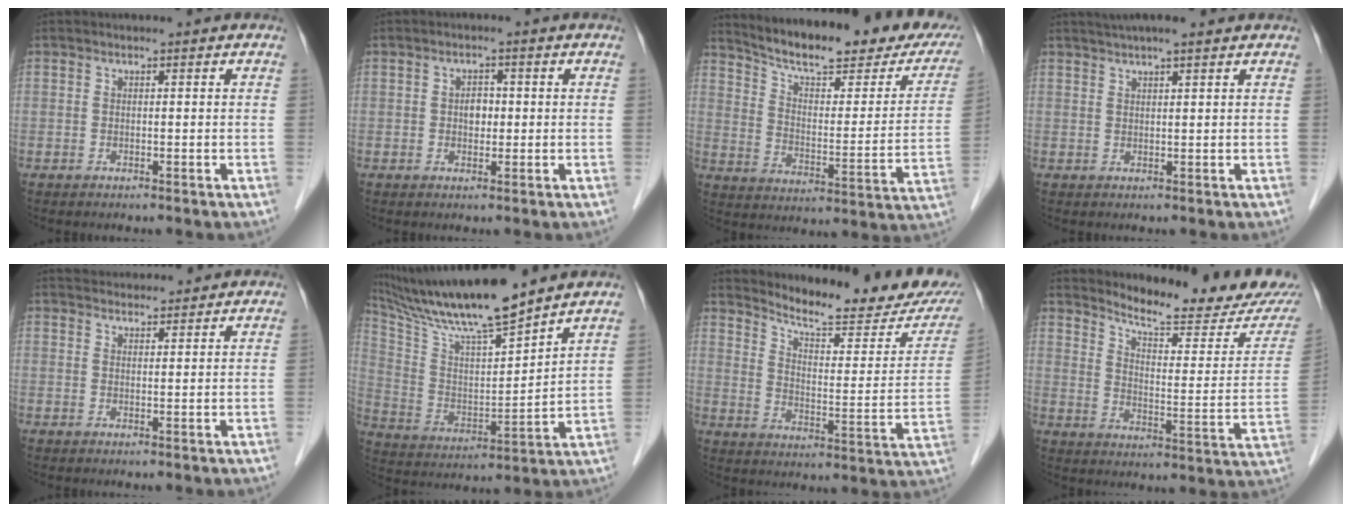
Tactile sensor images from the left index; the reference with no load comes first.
{"total": 2.2, "force": [-0.1, 1.5, 1.5], "torque": [-0.023, 0.002, -0.002]}
{"total": 24.0, "force": [20.2, 5.0, 12.0], "torque": [-0.169, -0.036, 0.261]}
{"total": 6.5, "force": [5.5, 0.5, 3.6], "torque": [-0.052, 0.028, 0.079]}
{"total": 5.5, "force": [5.3, 0.9, 0.9], "torque": [-0.012, 0.028, 0.075]}
{"total": 17.8, "force": [15.4, 0.4, 9.0], "torque": [-0.169, 0.004, 0.277]}
{"total": 17.6, "force": [16.2, 1.4, 6.7], "torque": [-0.098, -0.067, 0.211]}
{"total": 15.9, "force": [15.0, 0.5, 5.4], "torque": [-0.077, -0.071, 0.196]}